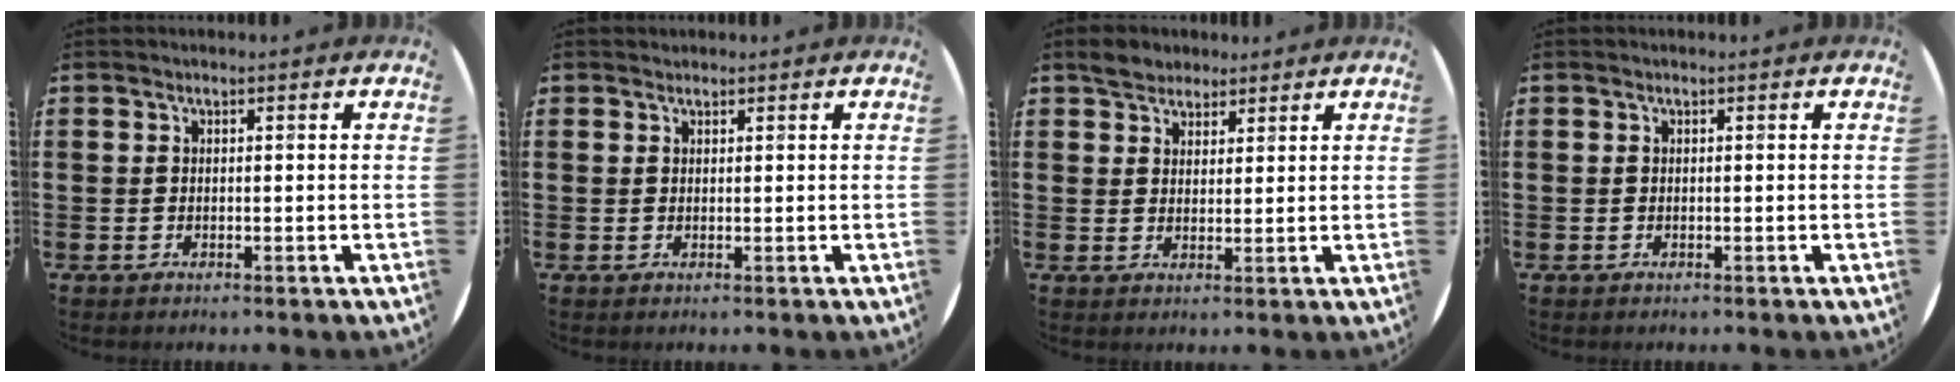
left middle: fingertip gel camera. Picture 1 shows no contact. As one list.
[{"total": 0.6, "force": [0.5, 0.2, -0.1], "torque": [0.002, 0.003, 0.010]}, {"total": 3.1, "force": [2.7, 1.6, 0.0], "torque": [-0.001, 0.004, 0.052]}, {"total": 0.0}]